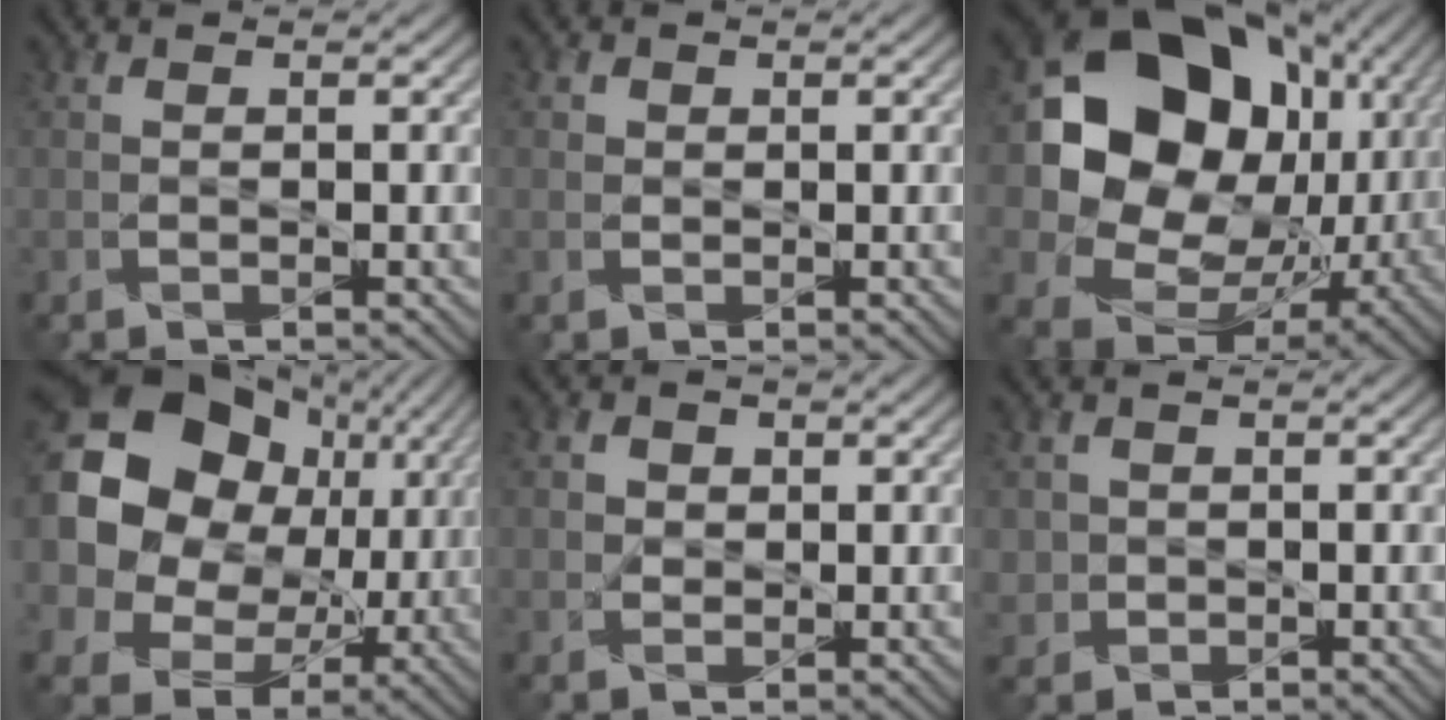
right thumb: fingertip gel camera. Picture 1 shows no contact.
{"total": 0.9, "force": [0.2, 0.8, 0.2], "torque": [-0.004, -0.003, 0.003]}
{"total": 22.3, "force": [4.9, 18.2, 11.9], "torque": [-0.316, 0.008, 0.116]}
{"total": 22.8, "force": [5.9, 19.2, 10.8], "torque": [-0.297, 0.028, 0.113]}
{"total": 1.8, "force": [0.3, 1.7, 0.6], "torque": [-0.014, -0.006, 0.001]}
{"total": 2.2, "force": [-0.1, 2.2, 0.1], "torque": [-0.008, -0.008, -0.004]}